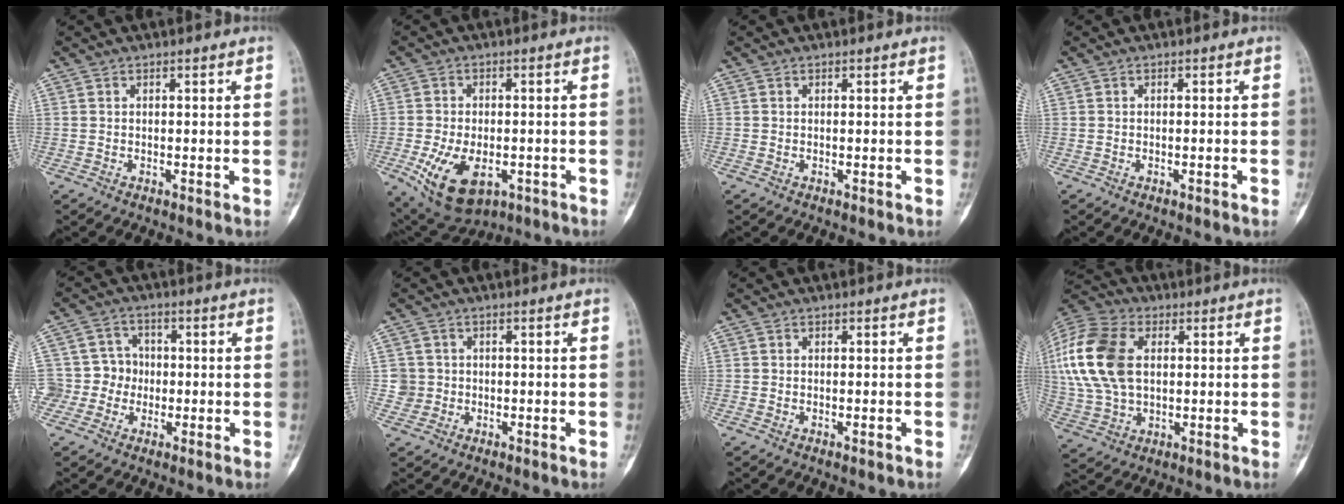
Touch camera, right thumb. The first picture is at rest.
{"total": 12.3, "force": [-4.4, 7.2, 9.0], "torque": [-0.150, 0.006, -0.057]}
{"total": 0.0}
{"total": 0.6, "force": [-0.3, 0.0, 0.5], "torque": [-0.013, 0.006, -0.001]}
{"total": 6.8, "force": [-1.2, 6.6, 1.3], "torque": [0.014, 0.020, -0.026]}
{"total": 2.5, "force": [-0.2, 2.5, -0.2], "torque": [0.023, 0.009, -0.007]}
{"total": 0.6, "force": [-0.3, 0.2, 0.4], "torque": [-0.005, 0.001, -0.004]}
{"total": 19.2, "force": [3.4, 12.5, 14.1], "torque": [-0.322, 0.009, 0.065]}